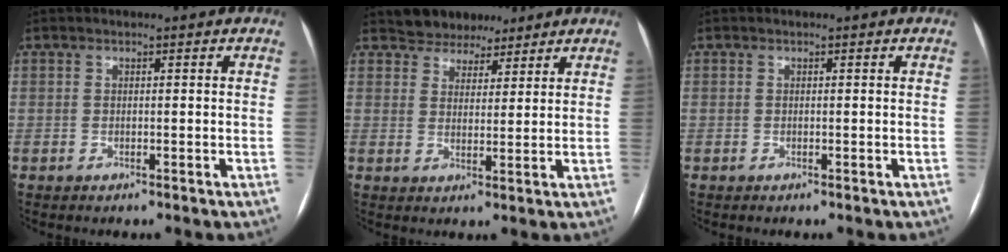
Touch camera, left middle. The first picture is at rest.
{"total": 5.6, "force": [4.6, 3.1, 0.7], "torque": [-0.009, 0.010, 0.074]}
{"total": 0.0}